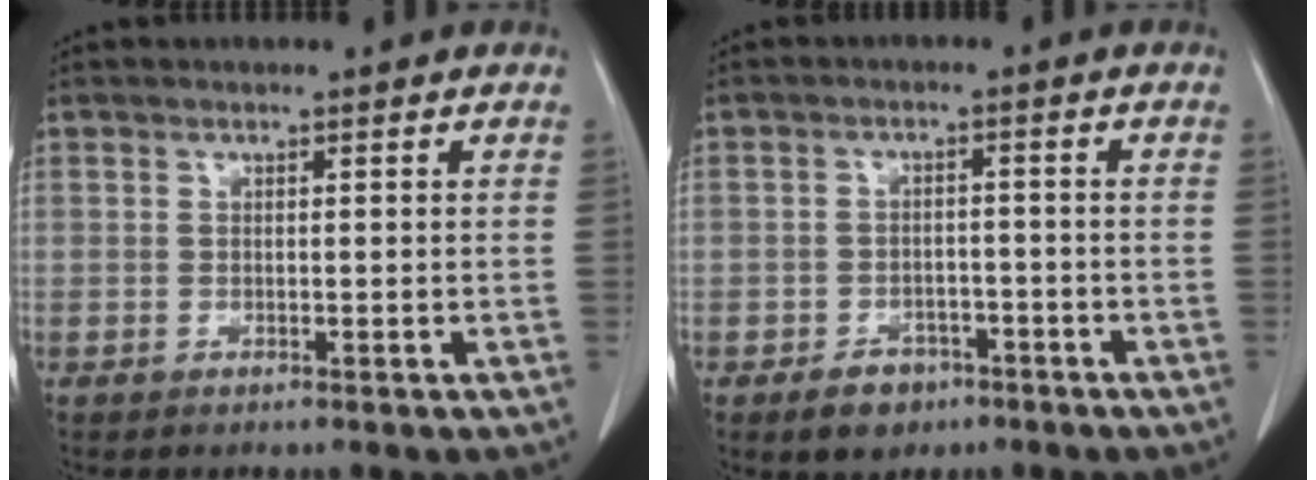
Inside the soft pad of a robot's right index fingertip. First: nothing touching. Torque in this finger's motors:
{"motor_torque": [0.09, -0.19, -0.14, -0.07]}